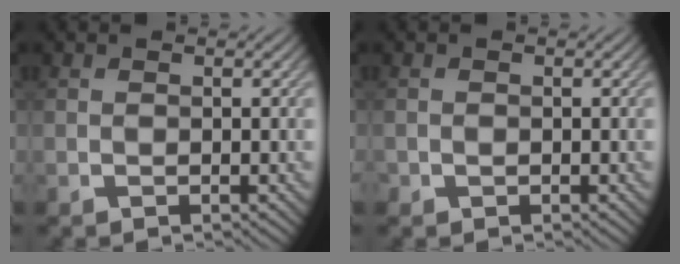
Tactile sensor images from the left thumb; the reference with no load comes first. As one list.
[{"total": 0.6, "force": [-0.2, 0.5, 0.3], "torque": [-0.005, -0.002, -0.005]}]